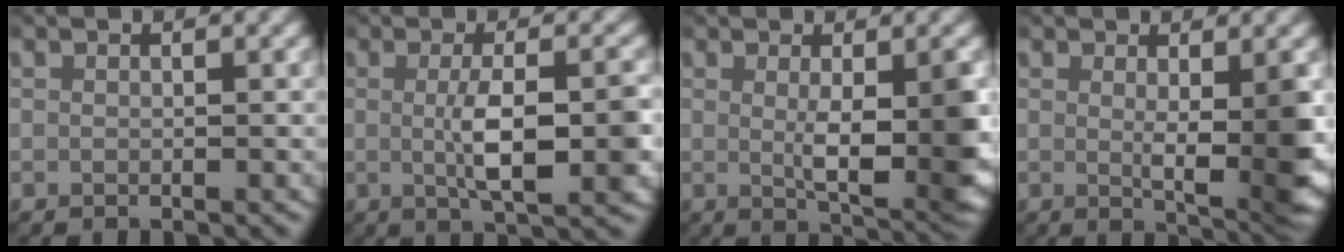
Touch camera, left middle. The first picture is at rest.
{"total": 5.3, "force": [-0.4, 1.6, 5.1], "torque": [-0.083, -0.009, -0.002]}
{"total": 7.3, "force": [-0.1, 2.6, 6.9], "torque": [-0.095, -0.019, 0.006]}
{"total": 6.6, "force": [0.1, 1.9, 6.3], "torque": [-0.087, -0.019, 0.006]}